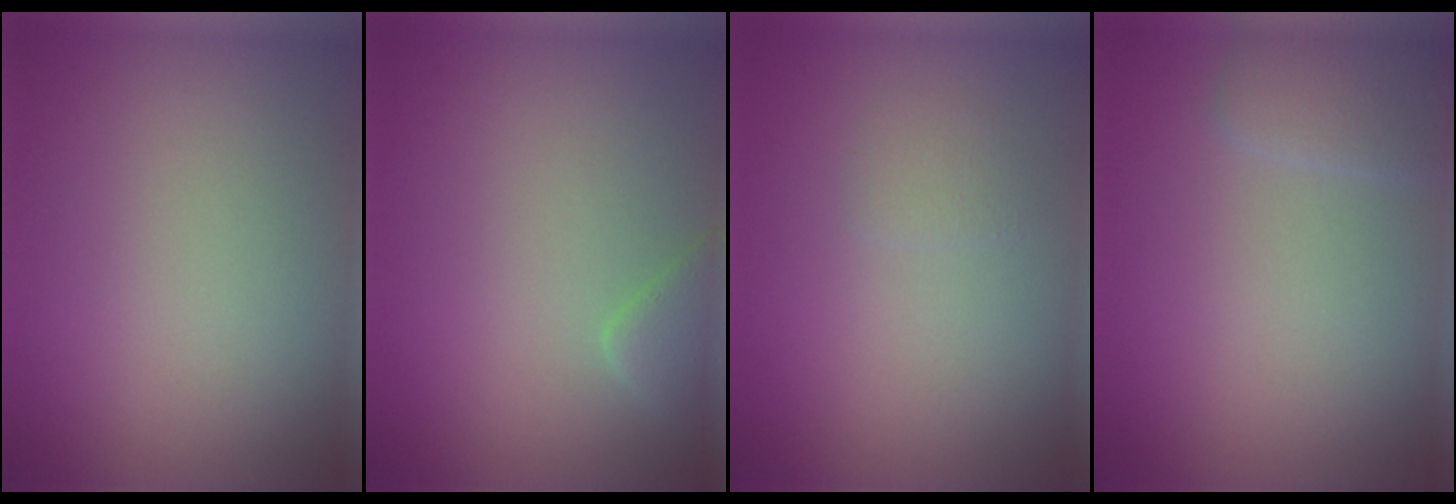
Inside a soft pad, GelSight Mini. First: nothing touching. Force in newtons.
{"total": 2.1, "press": 2.1, "slide": 0.2}
{"total": 1.0, "press": 1.0, "slide": 0.1}
{"total": 2.1, "press": 2.1, "slide": 0.1}